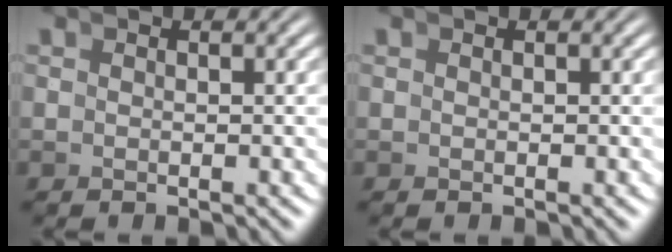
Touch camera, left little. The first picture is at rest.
{"total": 0.0}